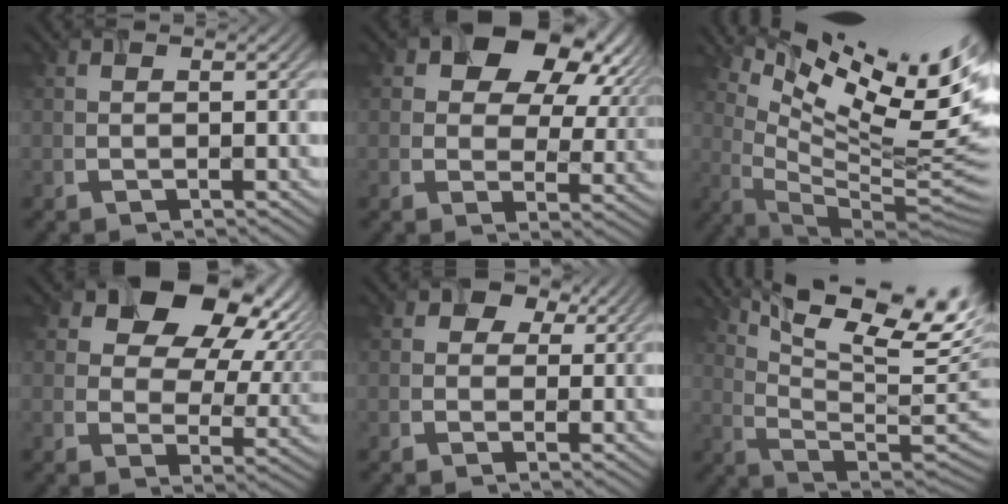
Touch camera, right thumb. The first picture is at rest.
{"total": 12.0, "force": [5.1, 8.3, 7.1], "torque": [-0.108, 0.002, 0.080]}
{"total": 15.0, "force": [7.0, 4.4, 12.5], "torque": [-0.209, -0.004, 0.124]}
{"total": 14.3, "force": [6.5, 9.9, 7.9], "torque": [-0.121, 0.004, 0.102]}
{"total": 4.2, "force": [1.8, 3.5, 1.3], "torque": [-0.023, -0.009, 0.034]}
{"total": 15.6, "force": [7.7, 5.1, 12.5], "torque": [-0.205, 0.000, 0.121]}